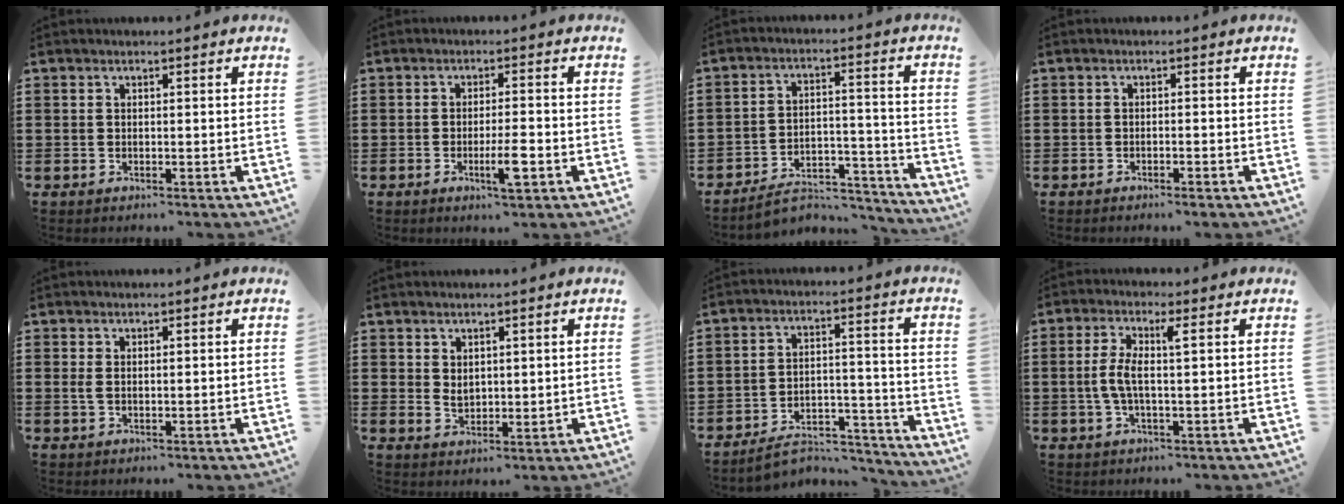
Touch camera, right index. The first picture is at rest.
{"total": 4.7, "force": [-1.9, 0.5, 4.3], "torque": [-0.076, -0.009, -0.032]}
{"total": 7.1, "force": [-6.4, 1.9, 2.3], "torque": [-0.039, 0.017, -0.121]}
{"total": 1.0, "force": [-0.8, -0.1, 0.5], "torque": [-0.011, -0.003, -0.016]}
{"total": 1.2, "force": [0.6, 0.5, 0.9], "torque": [-0.020, 0.003, 0.010]}
{"total": 2.2, "force": [1.4, 1.3, 1.1], "torque": [-0.026, 0.002, 0.028]}
{"total": 6.8, "force": [-6.2, 1.8, 2.3], "torque": [-0.037, 0.015, -0.116]}
{"total": 4.4, "force": [0.2, 0.6, 4.4], "torque": [-0.097, -0.003, -0.006]}